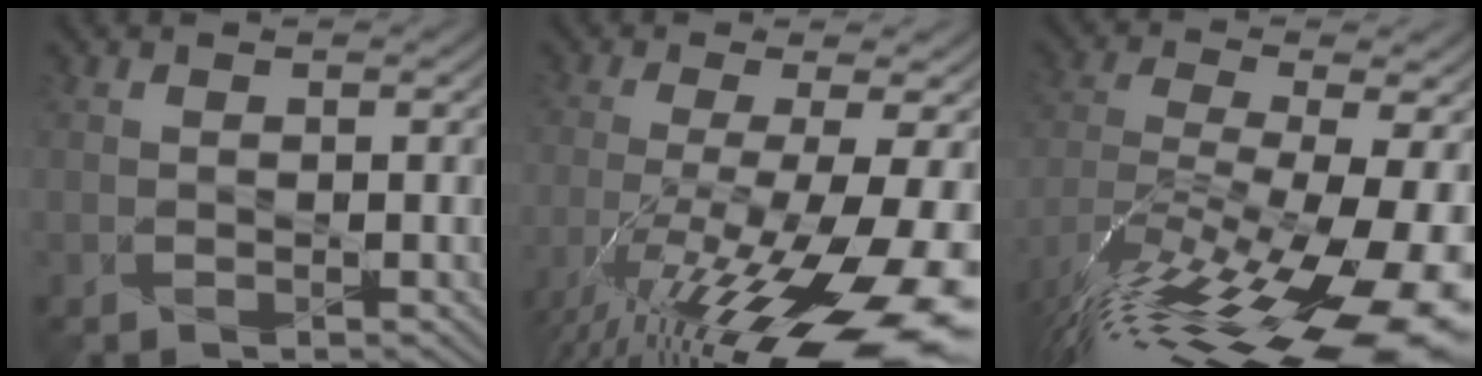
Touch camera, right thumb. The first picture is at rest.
{"total": 16.7, "force": [-8.4, 3.5, 14.0], "torque": [-0.244, -0.020, -0.140]}
{"total": 18.3, "force": [-11.0, 5.5, 13.5], "torque": [-0.258, -0.024, -0.181]}